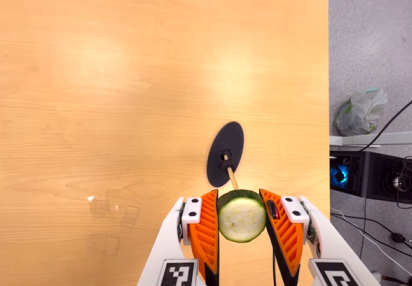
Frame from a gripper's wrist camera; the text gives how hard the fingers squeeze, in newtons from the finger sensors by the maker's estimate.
{"total": 11.3, "left": 9.7, "right": 12.8}